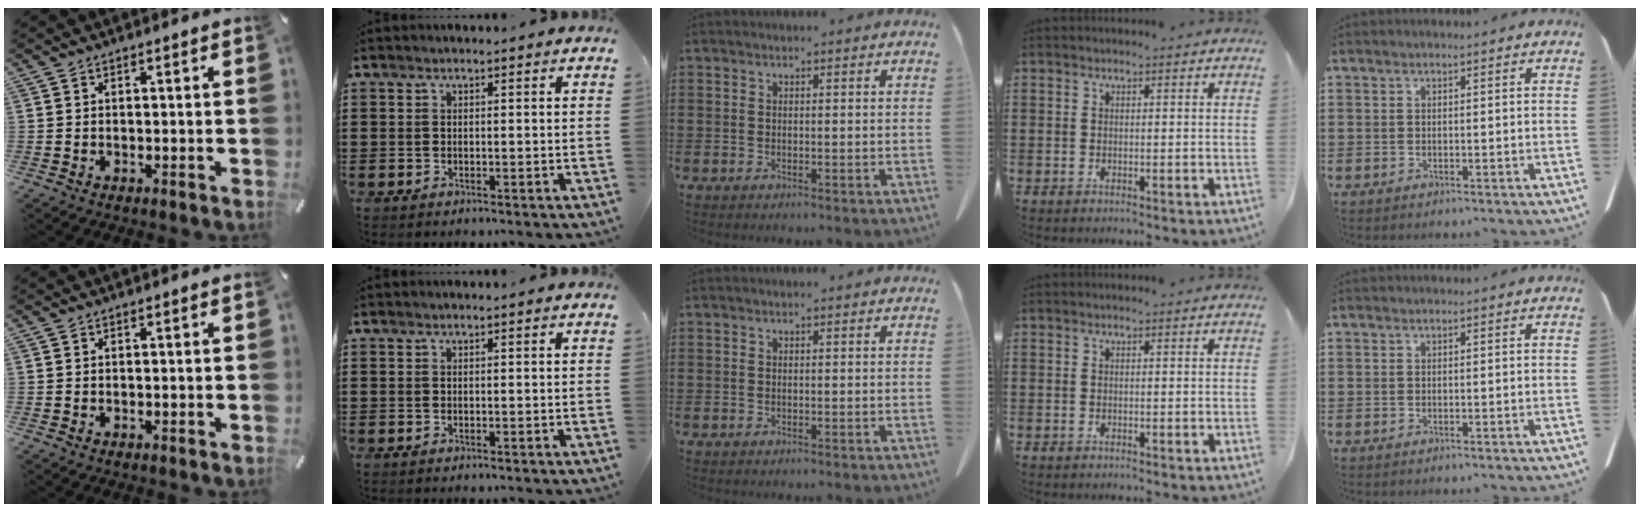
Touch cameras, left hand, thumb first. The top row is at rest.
{}